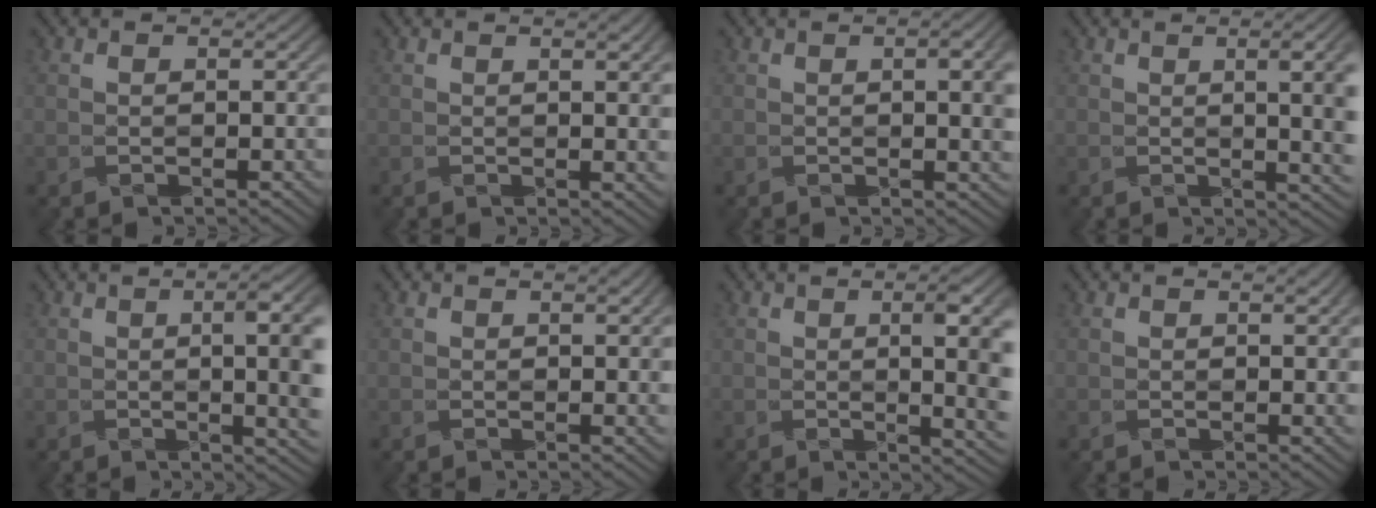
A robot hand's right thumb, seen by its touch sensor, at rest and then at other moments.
{"total": 3.6, "force": [1.2, 0.7, 3.3], "torque": [-0.036, 0.008, 0.018]}
{"total": 4.6, "force": [0.9, 1.2, 4.3], "torque": [-0.050, 0.004, 0.016]}
{"total": 8.6, "force": [1.3, 2.6, 8.1], "torque": [-0.067, 0.021, 0.012]}
{"total": 11.0, "force": [0.8, 3.8, 10.3], "torque": [-0.093, 0.024, 0.004]}
{"total": 2.9, "force": [1.1, 0.4, 2.7], "torque": [-0.030, 0.009, 0.015]}
{"total": 9.5, "force": [0.8, 3.0, 9.0], "torque": [-0.074, 0.022, 0.006]}
{"total": 2.5, "force": [1.1, 0.3, 2.2], "torque": [-0.026, 0.008, 0.015]}